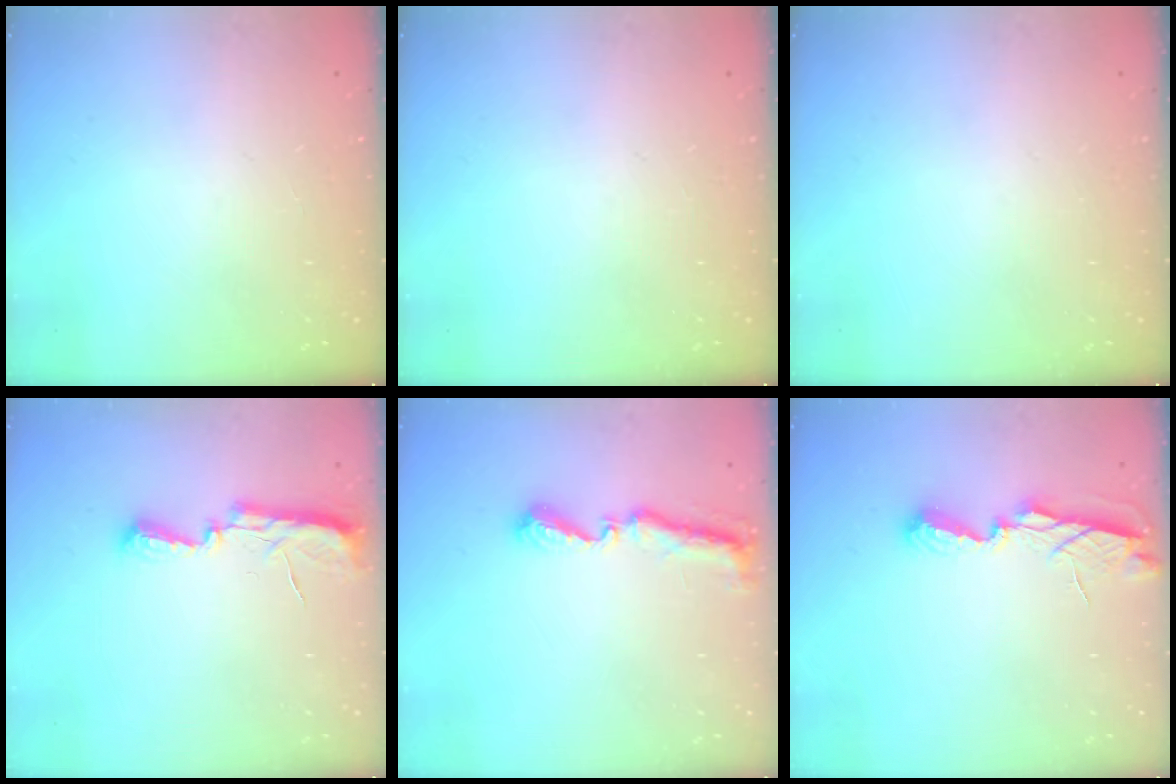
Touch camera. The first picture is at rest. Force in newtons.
{"total": 0.0}
{"total": 0.0}
{"total": 7.2, "press": 7.2, "slide": 0.7}
{"total": 8.1, "press": 8.1, "slide": 0.5}
{"total": 6.6, "press": 6.6, "slide": 0.2}